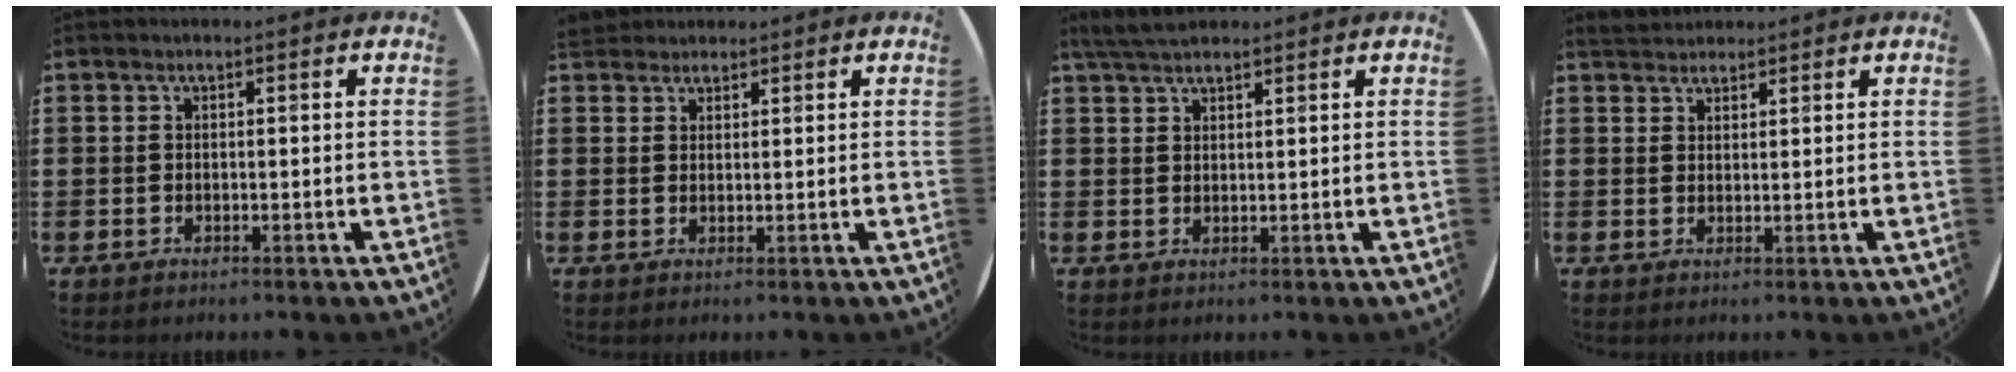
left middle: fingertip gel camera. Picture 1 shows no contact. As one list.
[{"total": 2.2, "force": [2.0, 0.8, 0.0], "torque": [-0.003, 0.006, 0.040]}, {"total": 3.8, "force": [3.3, 1.0, 1.6], "torque": [-0.038, 0.002, 0.061]}, {"total": 2.4, "force": [2.3, 0.7, -0.1], "torque": [-0.001, 0.002, 0.045]}]